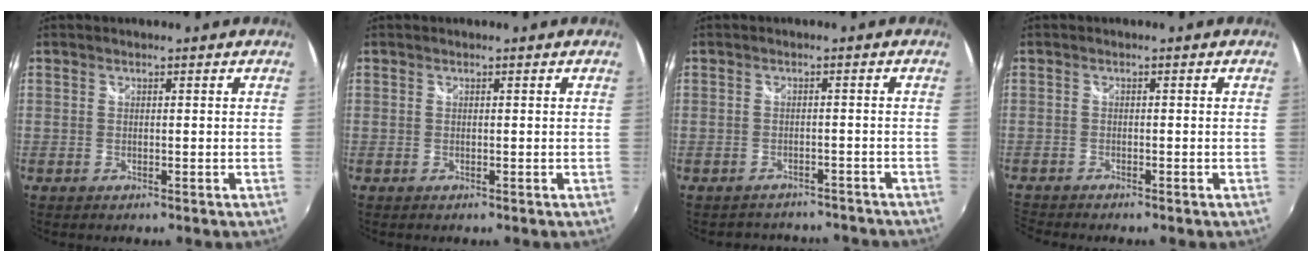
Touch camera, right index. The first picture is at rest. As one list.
[{"total": 0.0}, {"total": 9.0, "force": [-8.1, 3.1, 2.3], "torque": [-0.051, -0.004, -0.098]}, {"total": 3.2, "force": [-3.2, -0.2, 0.6], "torque": [-0.029, -0.017, -0.064]}]